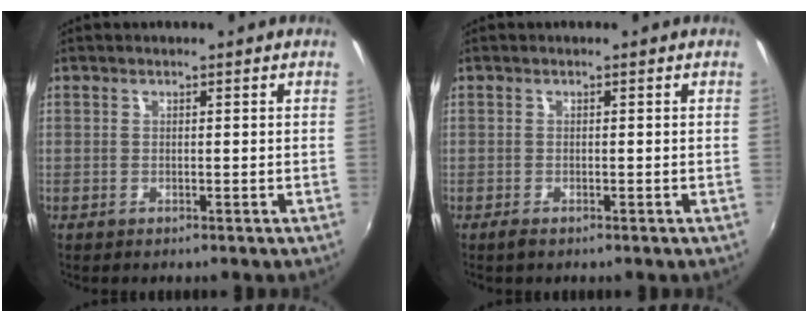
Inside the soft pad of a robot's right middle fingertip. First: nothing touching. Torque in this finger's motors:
{"motor_torque": [0.25, -0.31, 0.03, 0.02]}